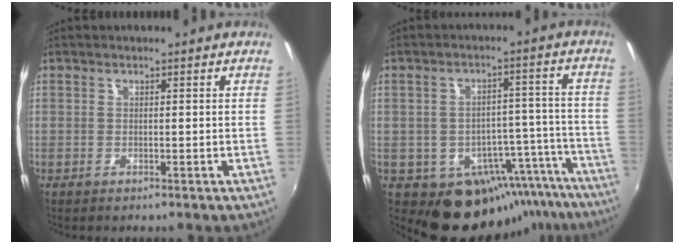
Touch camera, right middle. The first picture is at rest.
{"total": 15.1, "force": [-11.7, 8.9, 3.3], "torque": [-0.043, 0.049, -0.130]}